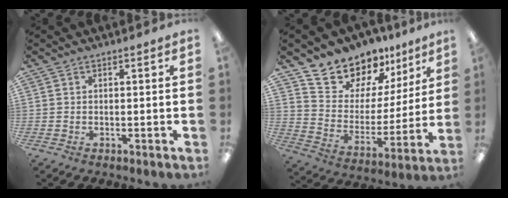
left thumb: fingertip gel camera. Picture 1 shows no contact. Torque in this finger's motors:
{"motor_torque": [1.77, 1.81, 1.31, -1.47, 0.15]}